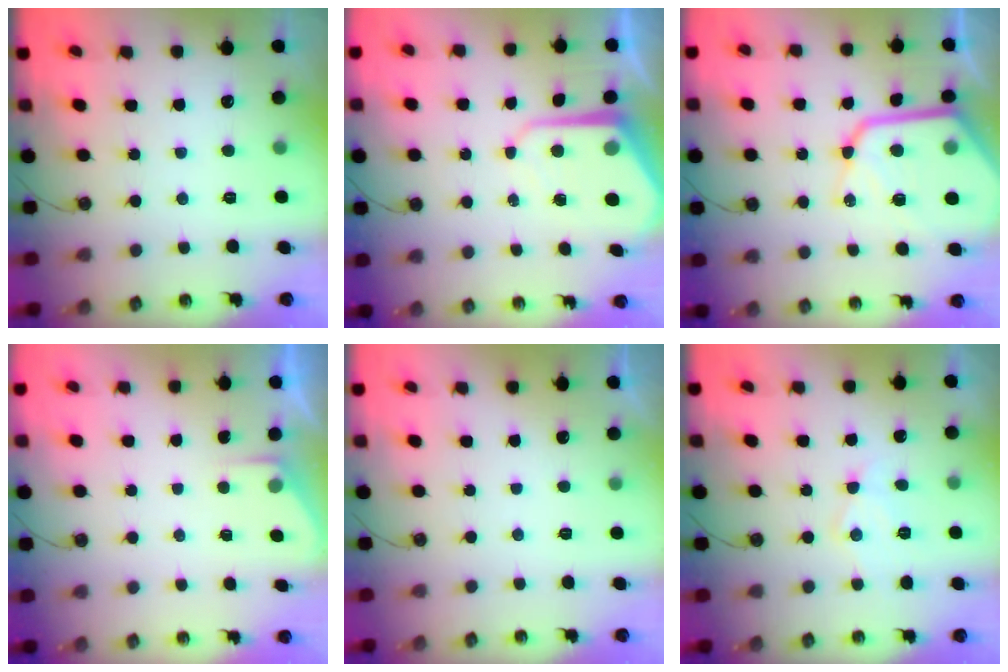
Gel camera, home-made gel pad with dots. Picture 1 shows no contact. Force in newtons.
{"total": 8.5, "press": 8.4, "slide": 0.6}
{"total": 20.7, "press": 20.6, "slide": 1.7}
{"total": 2.4, "press": 2.4, "slide": 0.4}
{"total": 0.0}
{"total": 9.3, "press": 9.3, "slide": 0.5}